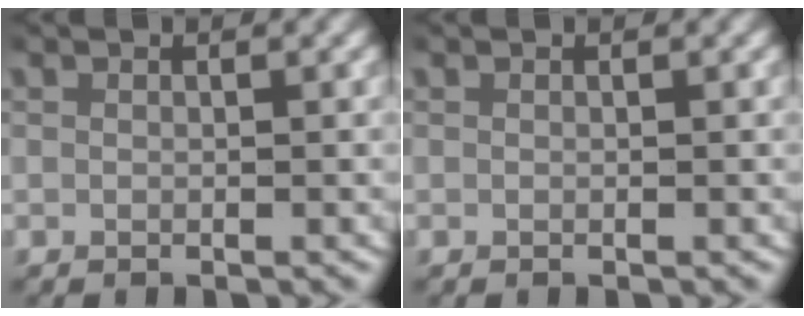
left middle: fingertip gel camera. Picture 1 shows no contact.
{"total": 0.0}